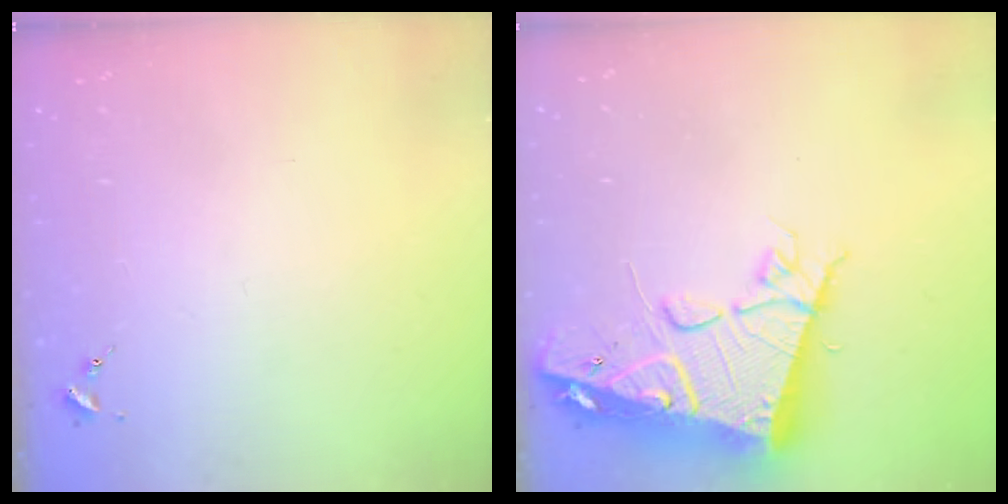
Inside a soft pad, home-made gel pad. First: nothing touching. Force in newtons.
{"total": 18.3, "press": 18.1, "slide": 2.1}